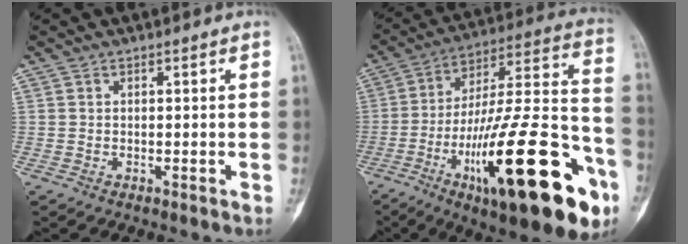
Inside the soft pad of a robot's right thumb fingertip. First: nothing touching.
{"total": 33.9, "force": [-14.2, 9.8, 29.2], "torque": [-0.416, 0.063, -0.212]}